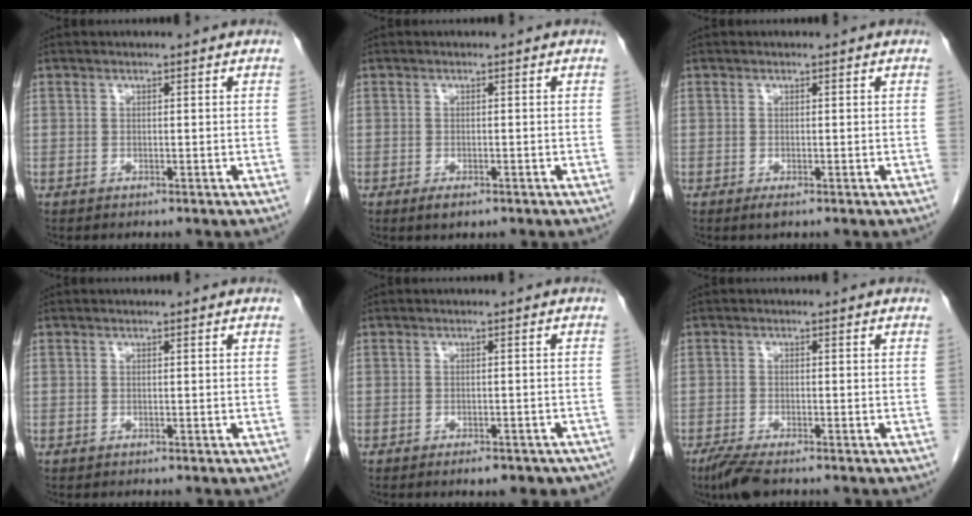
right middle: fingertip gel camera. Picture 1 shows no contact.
{"total": 1.9, "force": [-1.2, 0.8, 1.3], "torque": [-0.024, -0.002, -0.014]}
{"total": 0.9, "force": [-0.5, 0.3, 0.7], "torque": [-0.010, -0.002, -0.006]}
{"total": 0.0}
{"total": 6.8, "force": [-5.5, 2.6, 3.0], "torque": [-0.023, 0.007, -0.062]}
{"total": 4.6, "force": [-3.5, 1.0, 2.9], "torque": [-0.058, -0.011, -0.061]}